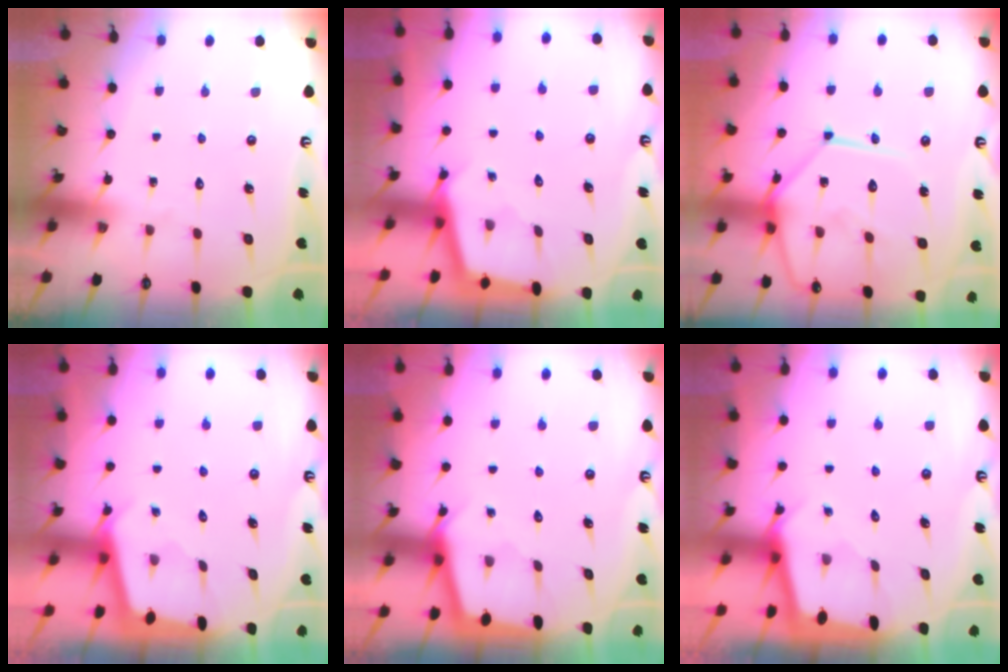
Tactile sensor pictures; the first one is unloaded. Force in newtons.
{"total": 2.3, "press": 2.3, "slide": 0.2}
{"total": 16.6, "press": 16.5, "slide": 2.2}
{"total": 1.8, "press": 1.8, "slide": 0.2}
{"total": 3.5, "press": 3.5, "slide": 0.4}
{"total": 1.5, "press": 1.5, "slide": 0.2}